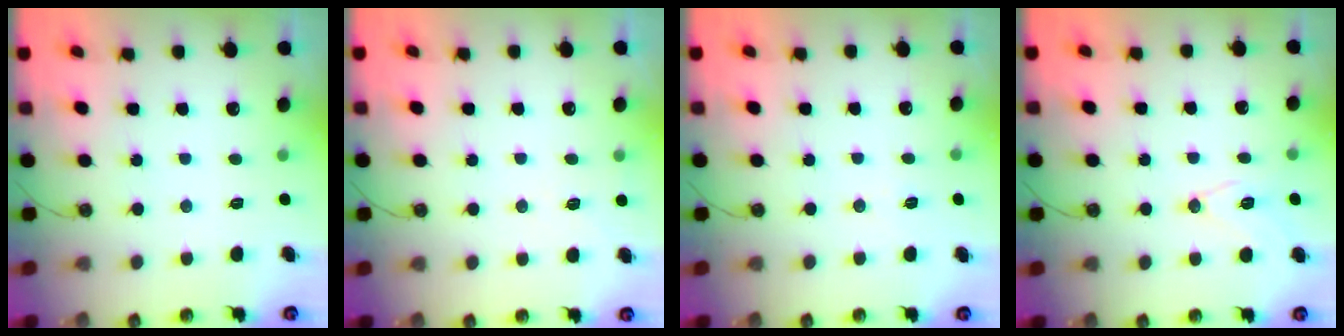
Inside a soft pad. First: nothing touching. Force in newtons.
{"total": 5.1, "press": 4.9, "slide": 1.4}
{"total": 5.9, "press": 3.8, "slide": 4.5}
{"total": 11.3, "press": 10.8, "slide": 3.2}